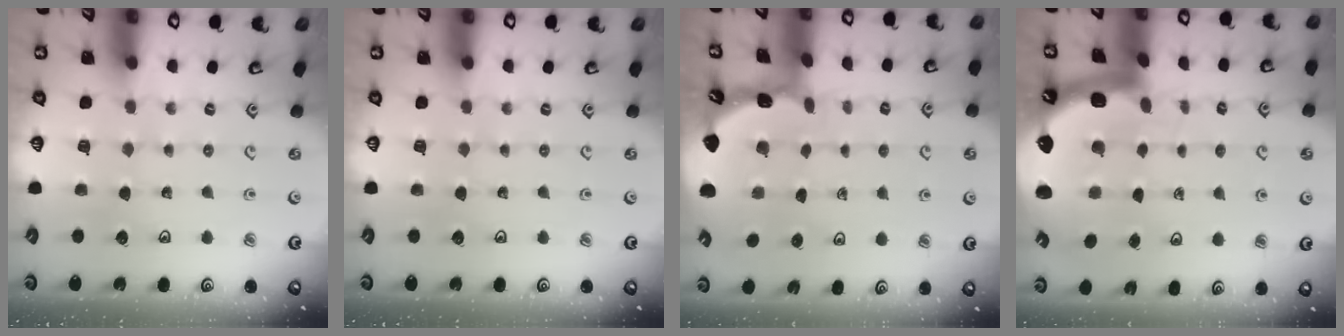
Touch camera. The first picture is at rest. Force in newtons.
{"total": 0.0}
{"total": 1.6, "press": 1.6, "slide": 0.1}
{"total": 5.4, "press": 5.2, "slide": 1.4}